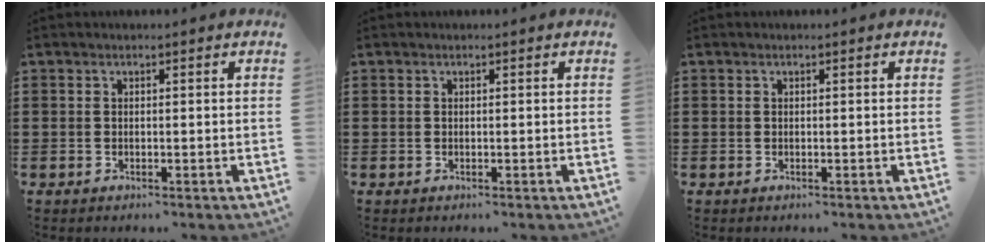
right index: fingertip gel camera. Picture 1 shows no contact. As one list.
[{"total": 0.0}, {"total": 0.0}]